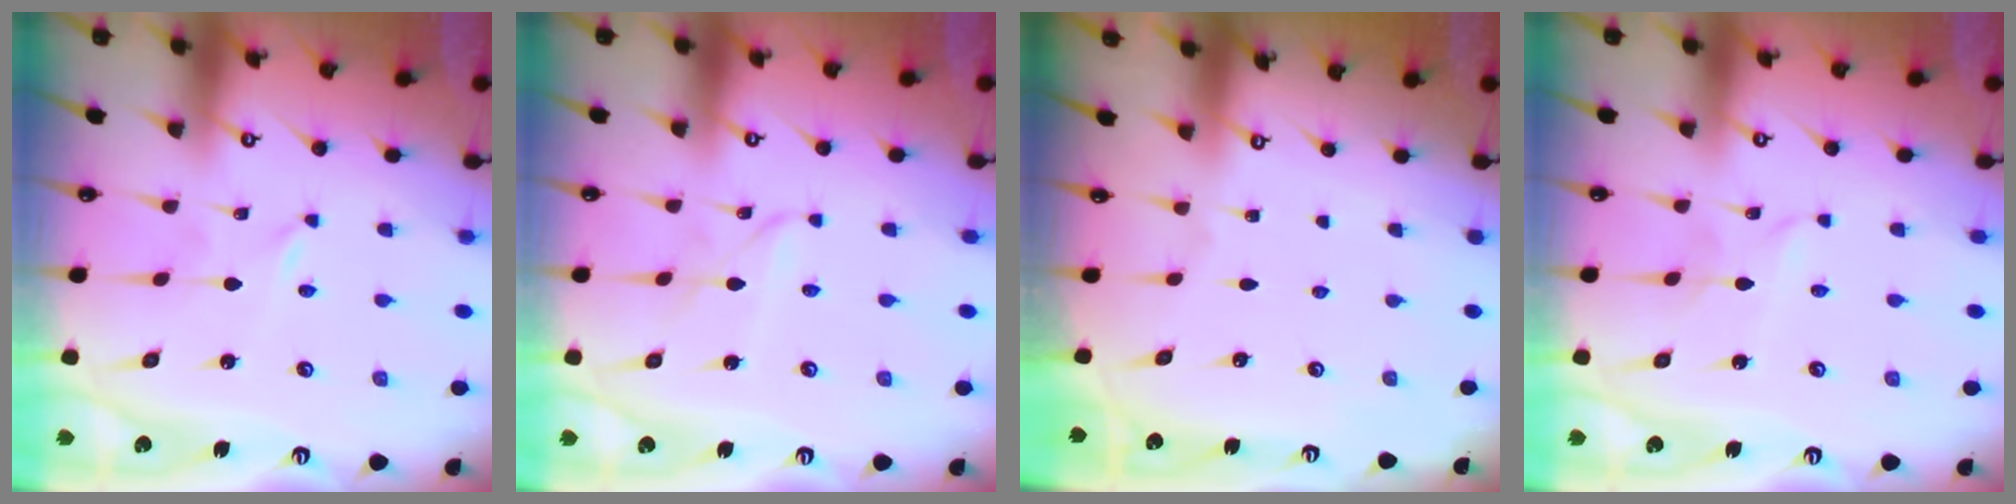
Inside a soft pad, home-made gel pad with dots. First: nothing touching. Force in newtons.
{"total": 2.5, "press": 2.5, "slide": 0.2}
{"total": 0.0}
{"total": 3.3, "press": 3.2, "slide": 0.3}